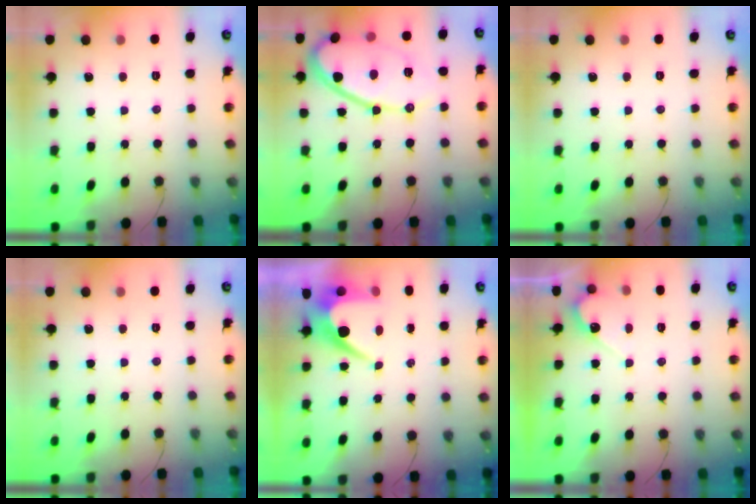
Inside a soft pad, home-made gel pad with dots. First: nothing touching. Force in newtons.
{"total": 13.6, "press": 13.6, "slide": 0.5}
{"total": 0.0}
{"total": 0.0}
{"total": 6.4, "press": 6.4, "slide": 0.2}
{"total": 4.9, "press": 4.9, "slide": 0.3}